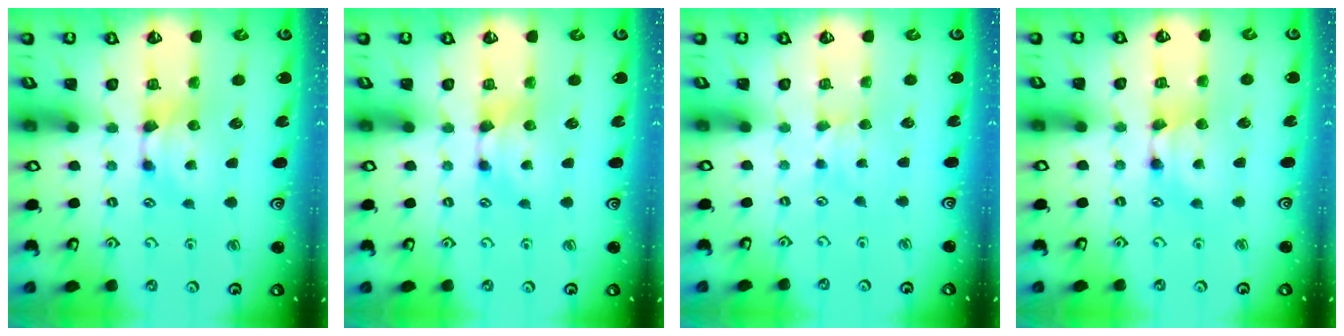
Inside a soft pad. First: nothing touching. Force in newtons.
{"total": 0.0}
{"total": 2.7, "press": 2.6, "slide": 0.4}
{"total": 1.5, "press": 1.5, "slide": 0.2}